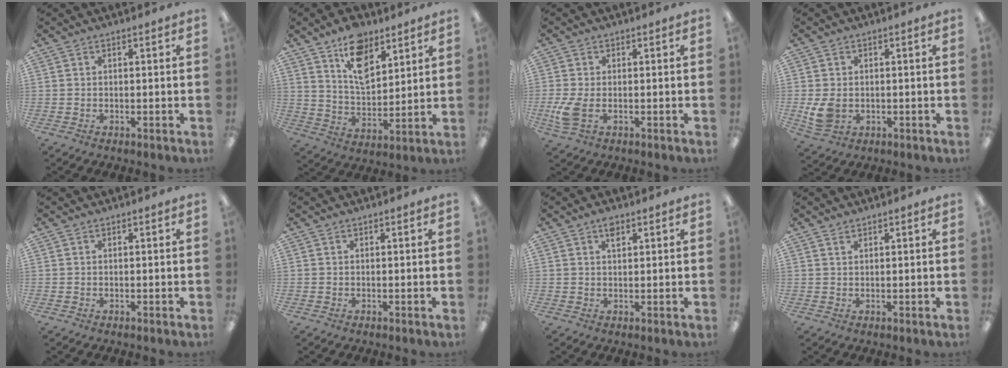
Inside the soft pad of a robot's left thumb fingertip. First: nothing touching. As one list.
[{"total": 12.3, "force": [8.1, 6.7, 6.5], "torque": [-0.101, -0.034, 0.144]}, {"total": 5.6, "force": [-1.1, 3.1, 4.5], "torque": [-0.097, -0.009, -0.021]}, {"total": 5.8, "force": [-0.3, 4.5, 3.7], "torque": [-0.074, 0.001, -0.003]}, {"total": 0.0}, {"total": 0.0}, {"total": 2.4, "force": [1.4, 1.2, 1.5], "torque": [-0.027, -0.001, 0.024]}, {"total": 1.1, "force": [1.0, 0.4, 0.4], "torque": [-0.008, 0.000, 0.018]}]